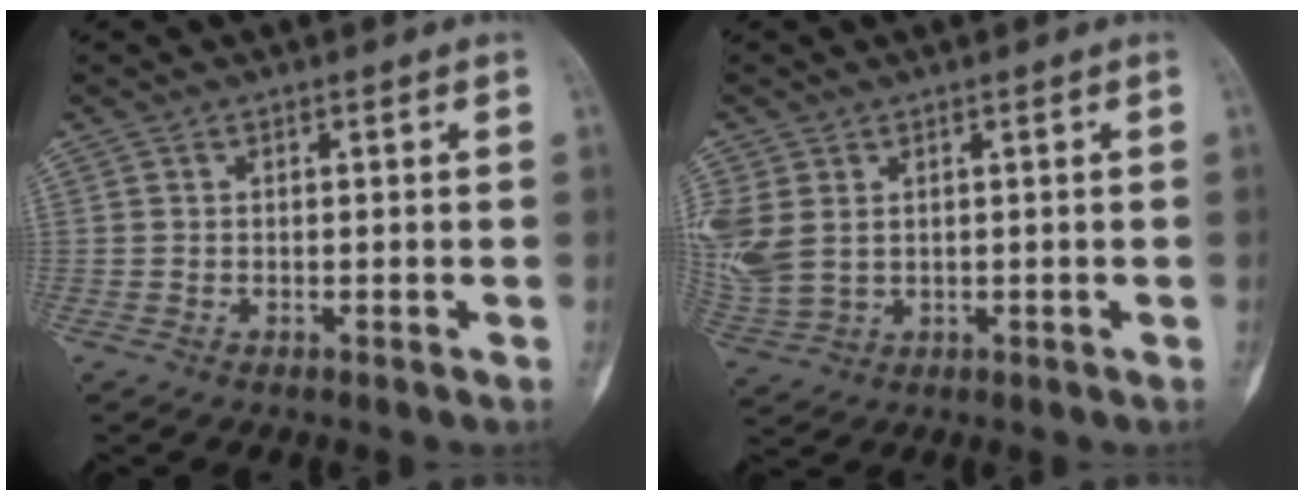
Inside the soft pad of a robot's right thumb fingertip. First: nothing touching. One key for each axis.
{"total": 8.6, "fx": 1.8, "fy": 6.1, "fz": 5.9, "tx": -0.152, "ty": -0.001, "tz": 0.051}